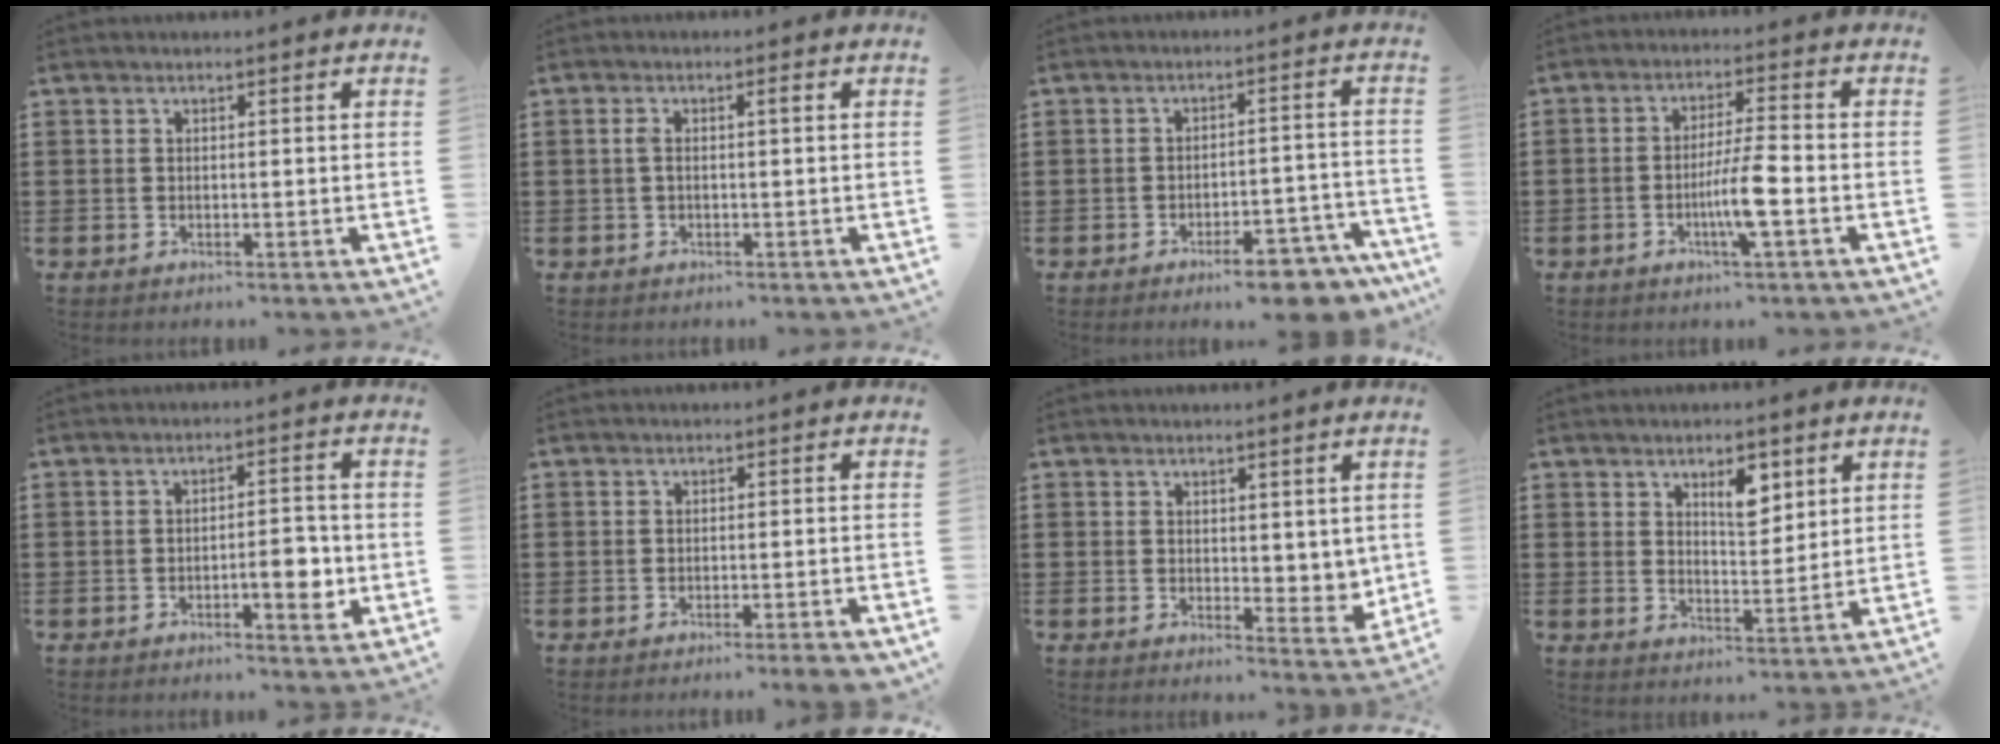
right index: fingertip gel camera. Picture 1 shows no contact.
{"total": 1.8, "force": [0.0, 0.3, 1.8], "torque": [-0.033, 0.002, -0.003]}
{"total": 7.1, "force": [-6.0, 1.6, 3.4], "torque": [-0.043, 0.014, -0.106]}
{"total": 6.2, "force": [-2.1, 0.3, 5.9], "torque": [-0.111, -0.010, -0.042]}
{"total": 5.2, "force": [-1.6, 1.6, 4.6], "torque": [-0.067, 0.005, -0.030]}
{"total": 1.8, "force": [-1.3, -0.2, 1.2], "torque": [-0.019, -0.002, -0.024]}
{"total": 3.4, "force": [2.2, 2.3, 1.2], "torque": [-0.017, -0.002, 0.039]}
{"total": 5.2, "force": [2.8, 2.4, 3.7], "torque": [-0.049, -0.005, 0.042]}